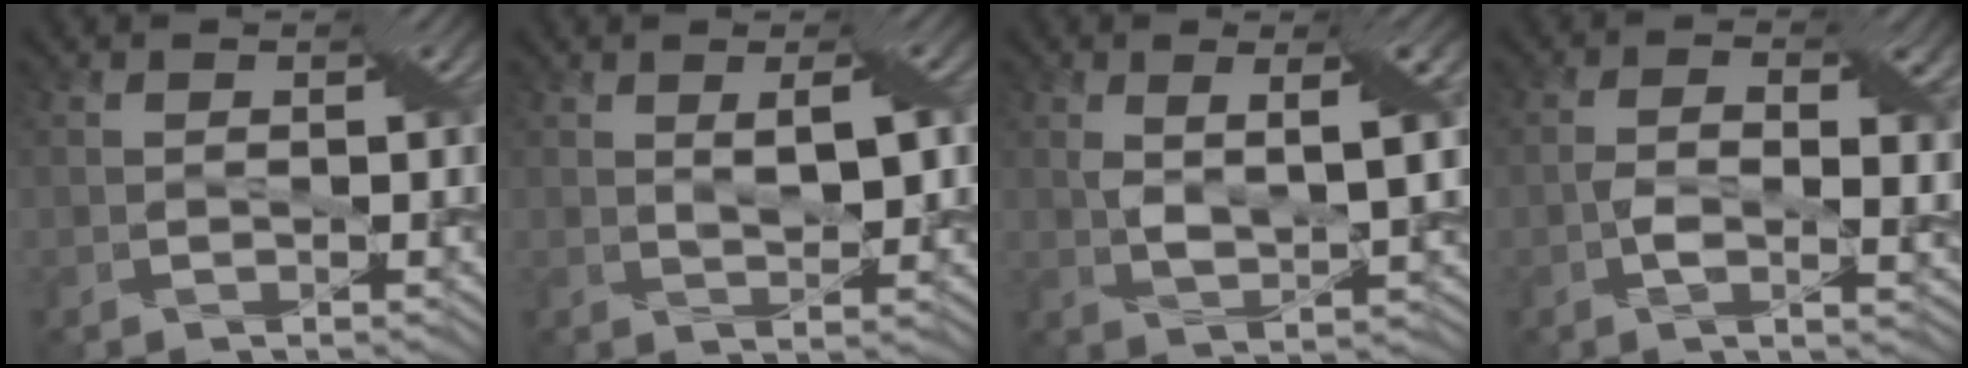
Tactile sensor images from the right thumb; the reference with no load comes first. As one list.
[{"total": 2.4, "force": [1.2, 0.4, 2.0], "torque": [-0.029, -0.007, 0.025]}, {"total": 4.4, "force": [1.8, 0.8, 4.0], "torque": [-0.074, 0.001, 0.033]}, {"total": 5.0, "force": [-0.1, 2.2, 4.5], "torque": [-0.081, -0.006, -0.005]}]